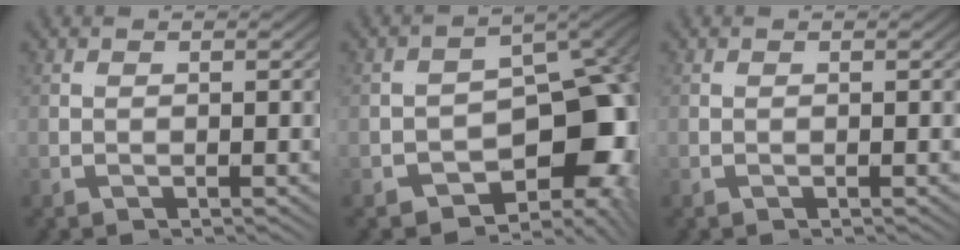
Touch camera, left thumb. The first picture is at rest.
{"total": 11.5, "force": [-1.8, 6.9, 9.0], "torque": [-0.127, -0.019, -0.013]}
{"total": 0.0}